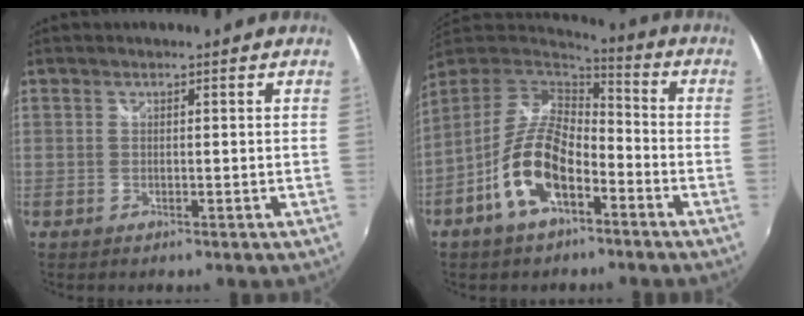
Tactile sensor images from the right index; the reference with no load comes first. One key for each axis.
{"total": 13.8, "fx": -6.3, "fy": 6.4, "fz": 10.4, "tx": -0.214, "ty": 0.000, "tz": -0.116}